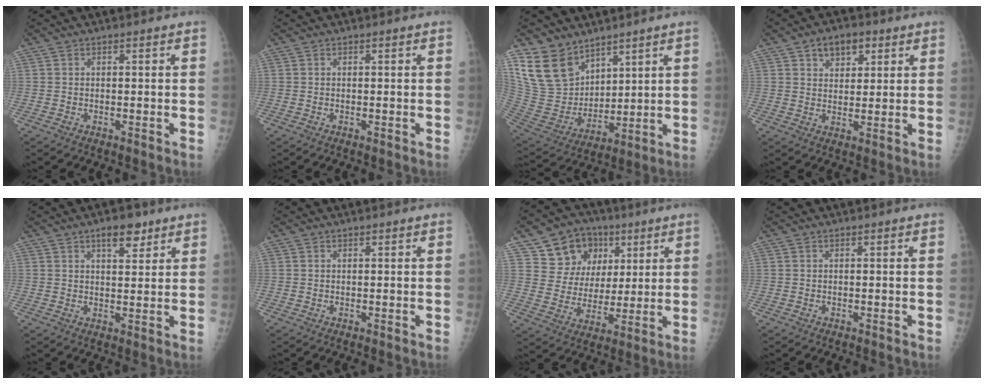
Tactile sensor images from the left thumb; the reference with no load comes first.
{"total": 0.0}
{"total": 14.4, "force": [10.0, 9.0, 5.1], "torque": [-0.070, -0.057, 0.220]}
{"total": 6.7, "force": [3.5, 4.3, 3.8], "torque": [-0.027, -0.013, 0.050]}
{"total": 5.4, "force": [3.4, 2.4, 3.4], "torque": [-0.034, -0.018, 0.049]}
{"total": 0.0}
{"total": 14.3, "force": [6.8, 11.4, 5.1], "torque": [-0.049, -0.012, 0.120]}
{"total": 0.0}